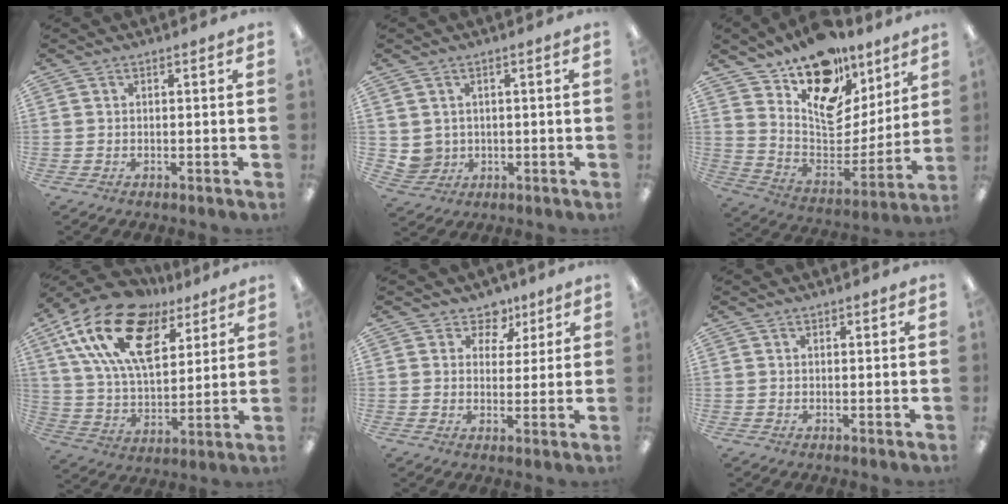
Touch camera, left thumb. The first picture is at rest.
{"total": 3.5, "force": [1.1, 3.3, 0.1], "torque": [-0.013, 0.002, 0.023]}
{"total": 17.2, "force": [11.6, 10.0, 7.8], "torque": [-0.122, -0.098, 0.209]}
{"total": 21.4, "force": [11.9, 11.5, 13.5], "torque": [-0.266, -0.049, 0.213]}
{"total": 6.4, "force": [4.0, 4.7, 1.6], "torque": [-0.021, -0.021, 0.071]}
{"total": 0.6, "force": [0.5, 0.4, 0.2], "torque": [0.005, -0.002, 0.007]}